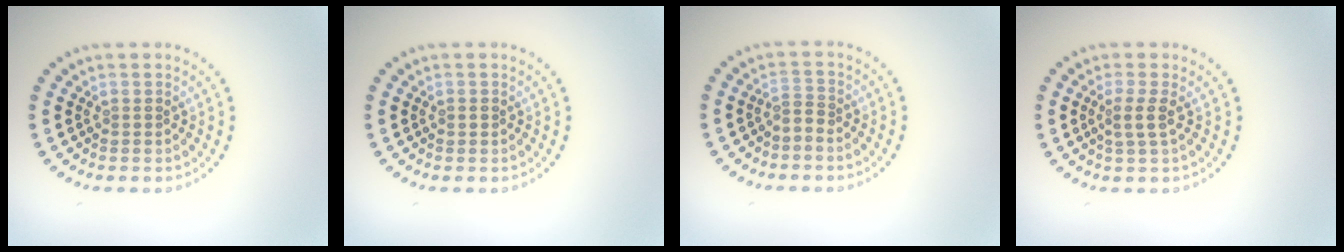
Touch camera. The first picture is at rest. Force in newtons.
{"total": 0.9, "press": 0.9, "slide": 0.0}
{"total": 1.1, "press": 0.5, "slide": 0.9}
{"total": 1.6, "press": 1.3, "slide": 1.0}